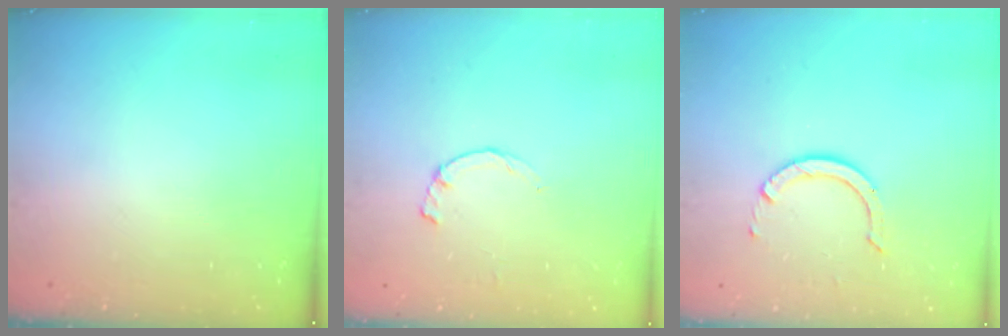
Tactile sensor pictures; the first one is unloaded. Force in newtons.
{"total": 1.2, "press": 1.1, "slide": 0.3}
{"total": 6.3, "press": 6.3, "slide": 0.4}